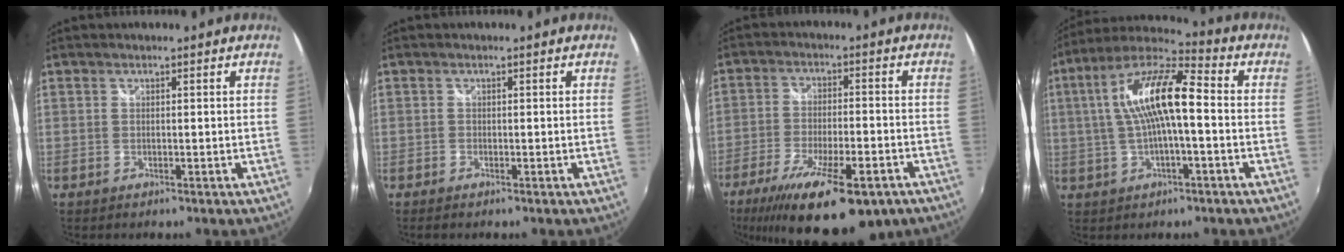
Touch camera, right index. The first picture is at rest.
{"total": 0.7, "force": [-0.6, 0.2, 0.3], "torque": [-0.007, -0.002, -0.012]}
{"total": 21.1, "force": [-13.8, 6.7, 14.6], "torque": [-0.264, -0.055, -0.207]}
{"total": 14.4, "force": [0.4, 3.9, 13.8], "torque": [-0.261, 0.022, 0.002]}